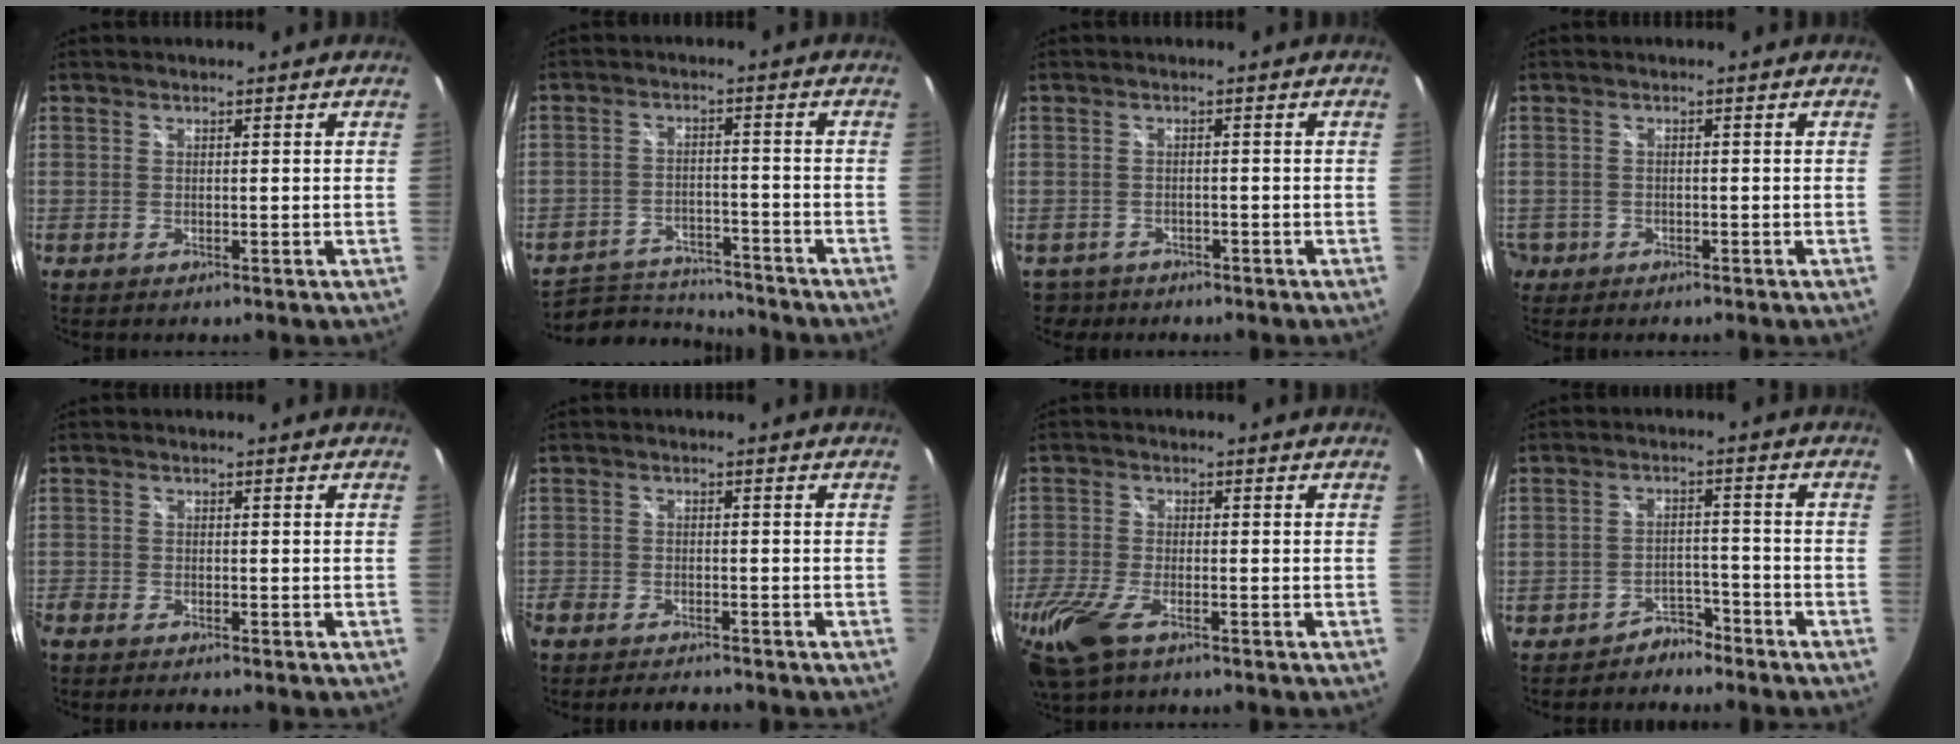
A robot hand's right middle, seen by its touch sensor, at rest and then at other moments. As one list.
[{"total": 11.3, "force": [-10.8, 2.3, 2.4], "torque": [-0.067, 0.008, -0.168]}, {"total": 4.4, "force": [-2.9, 3.2, 0.9], "torque": [-0.028, -0.005, -0.044]}, {"total": 3.3, "force": [-1.5, 2.8, 0.9], "torque": [-0.030, -0.002, -0.024]}, {"total": 2.8, "force": [-2.6, 0.6, 1.0], "torque": [-0.028, -0.013, -0.050]}, {"total": 5.7, "force": [-5.2, 1.4, 1.7], "torque": [-0.054, -0.011, -0.086]}, {"total": 14.0, "force": [-8.4, 6.1, 9.4], "torque": [-0.236, -0.051, -0.160]}, {"total": 4.6, "force": [-4.2, 1.9, 0.7], "torque": [-0.024, 0.011, -0.063]}]